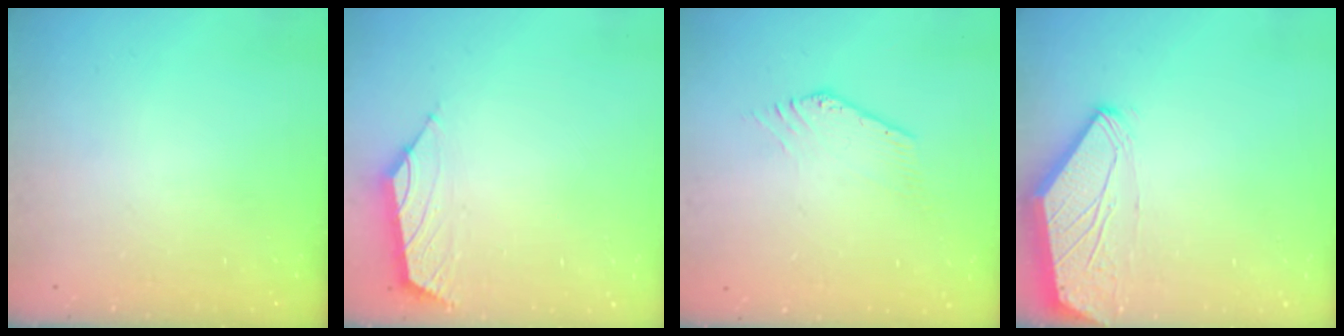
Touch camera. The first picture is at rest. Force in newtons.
{"total": 1.6, "press": 1.5, "slide": 0.7}
{"total": 1.3, "press": 1.3, "slide": 0.1}
{"total": 0.0}